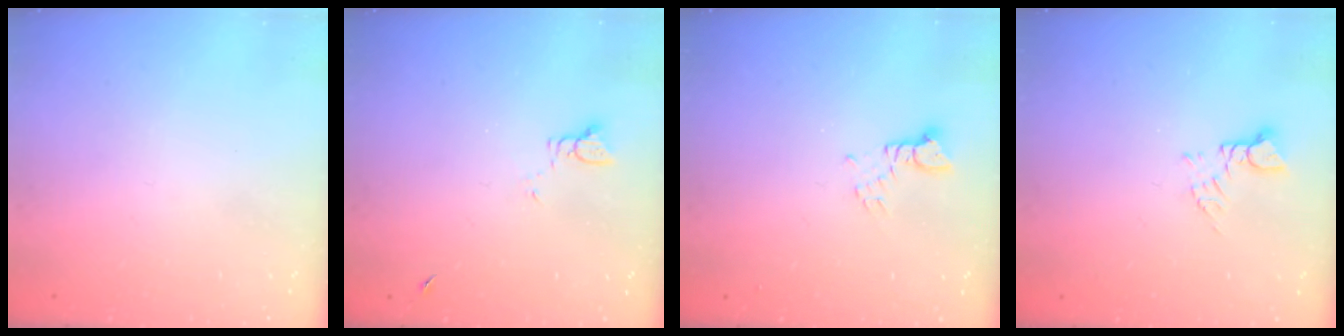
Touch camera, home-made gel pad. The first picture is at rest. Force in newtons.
{"total": 1.7, "press": 1.7, "slide": 0.2}
{"total": 2.4, "press": 2.4, "slide": 0.1}
{"total": 3.2, "press": 3.2, "slide": 0.4}